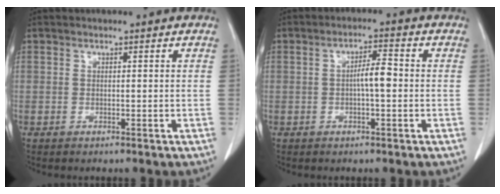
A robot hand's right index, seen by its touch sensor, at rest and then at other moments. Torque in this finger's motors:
{"motor_torque": [0.72, -0.15, 0.45, 0.10]}